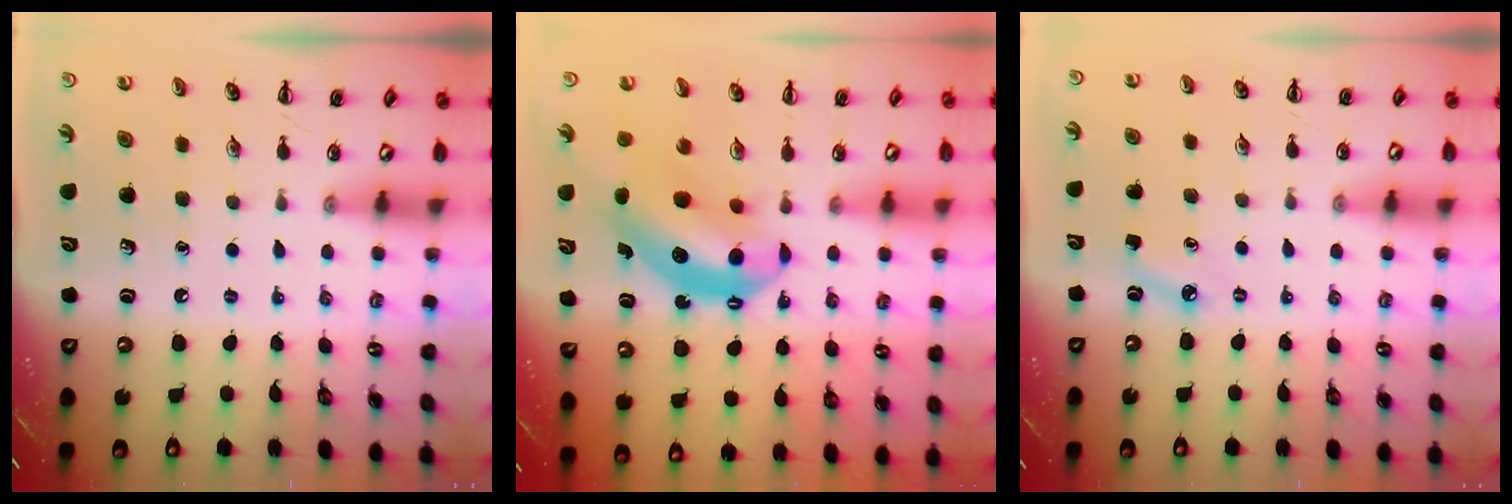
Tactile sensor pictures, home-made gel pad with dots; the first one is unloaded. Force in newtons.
{"total": 10.3, "press": 9.9, "slide": 2.5}
{"total": 5.0, "press": 4.7, "slide": 1.6}